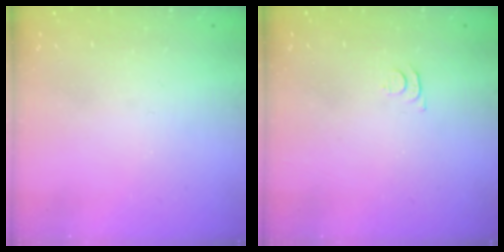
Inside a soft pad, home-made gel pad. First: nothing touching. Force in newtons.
{"total": 3.4, "press": 3.4, "slide": 0.5}